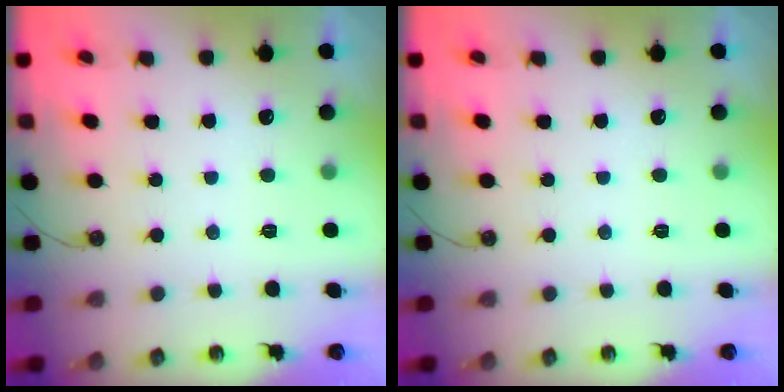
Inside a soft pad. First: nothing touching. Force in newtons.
{"total": 0.0}